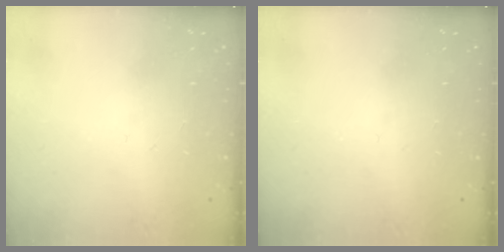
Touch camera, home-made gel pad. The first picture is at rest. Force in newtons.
{"total": 0.0}